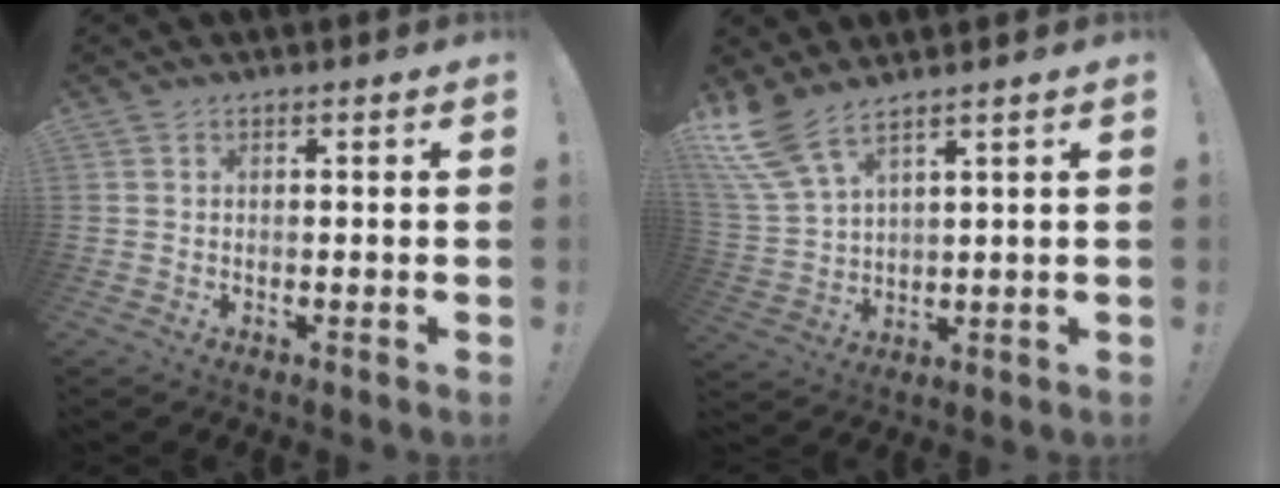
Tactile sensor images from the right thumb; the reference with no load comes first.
{"total": 8.9, "force": [6.8, 2.3, 5.3], "torque": [-0.110, -0.033, 0.131]}